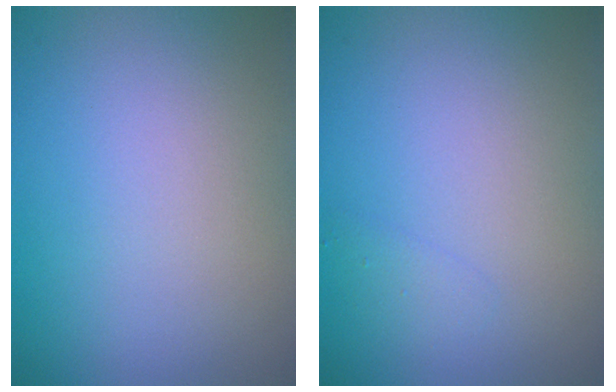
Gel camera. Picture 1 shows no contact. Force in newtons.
{"total": 0.8, "press": 0.8, "slide": 0.0}